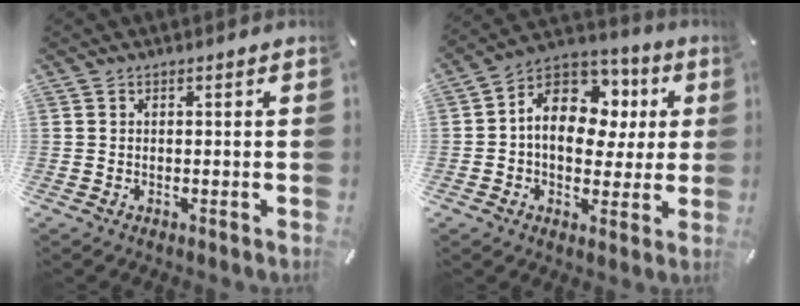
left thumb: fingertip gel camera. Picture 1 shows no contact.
{"total": 14.1, "force": [2.6, 10.7, 8.7], "torque": [-0.139, -0.012, 0.051]}